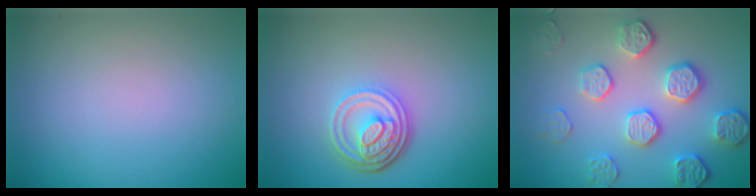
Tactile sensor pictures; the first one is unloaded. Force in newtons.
{"total": 4.7, "press": 3.5, "slide": 3.2}
{"total": 5.3, "press": 4.0, "slide": 3.5}